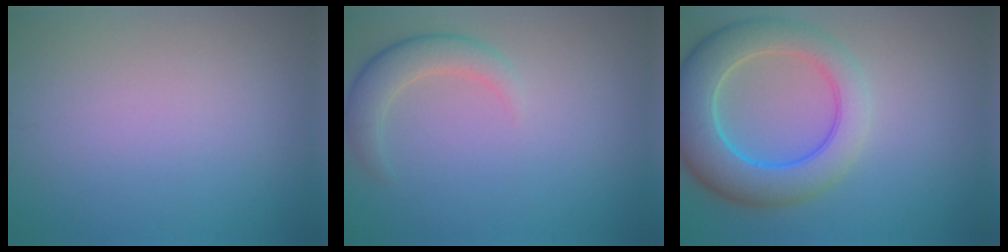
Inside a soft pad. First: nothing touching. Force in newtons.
{"total": 3.0, "press": 3.0, "slide": 0.4}
{"total": 7.2, "press": 7.2, "slide": 0.6}